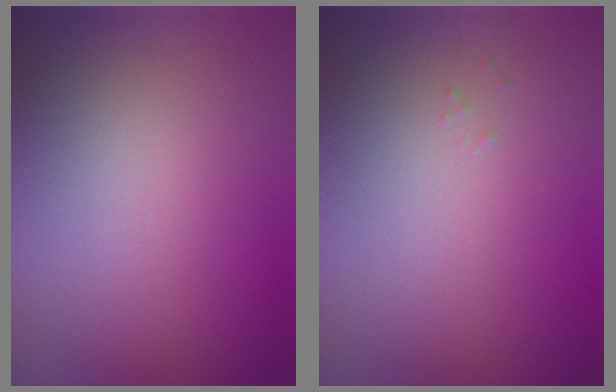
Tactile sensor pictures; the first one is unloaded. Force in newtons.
{"total": 0.0}